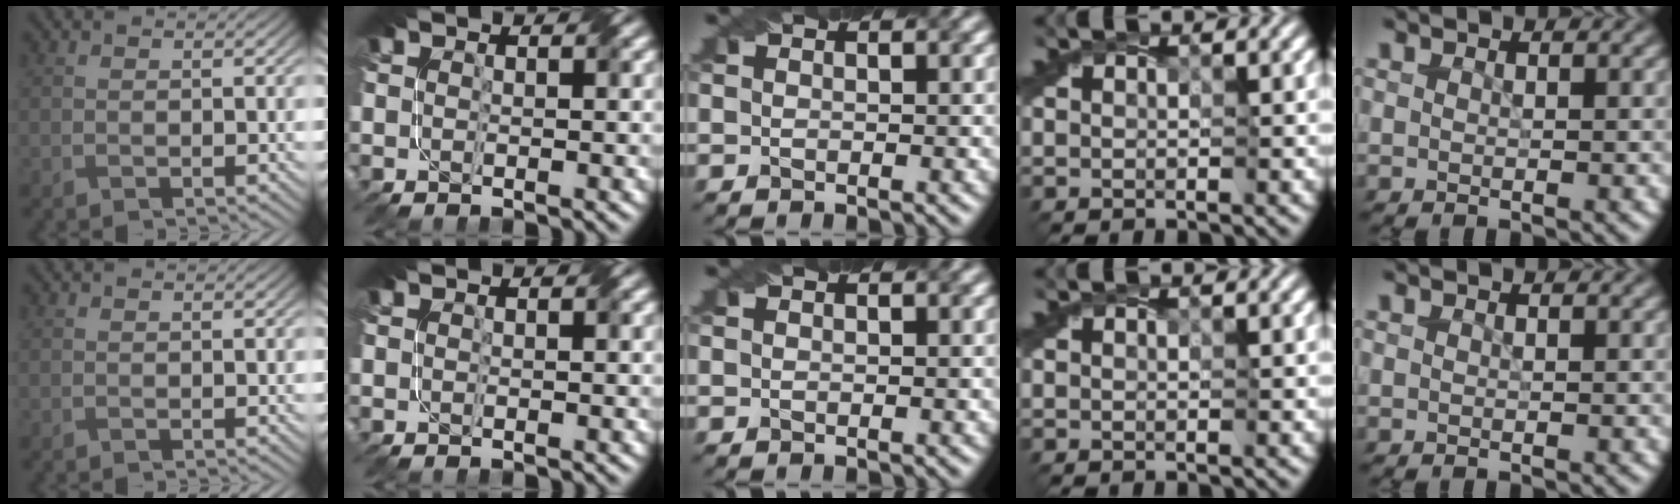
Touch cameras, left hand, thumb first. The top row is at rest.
{}